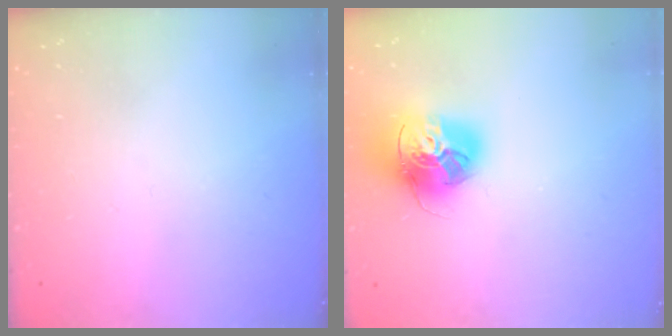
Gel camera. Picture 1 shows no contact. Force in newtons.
{"total": 17.1, "press": 17.0, "slide": 1.9}